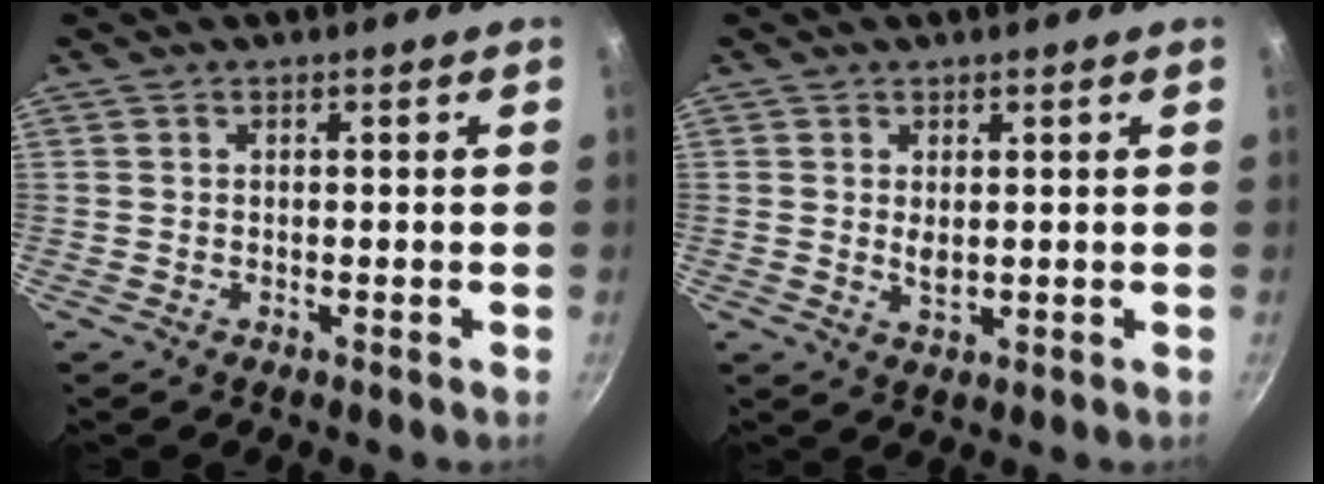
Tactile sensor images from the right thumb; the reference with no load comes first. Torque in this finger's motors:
{"motor_torque": [0.03, 0.44, 0.53, 0.19, 0.16]}